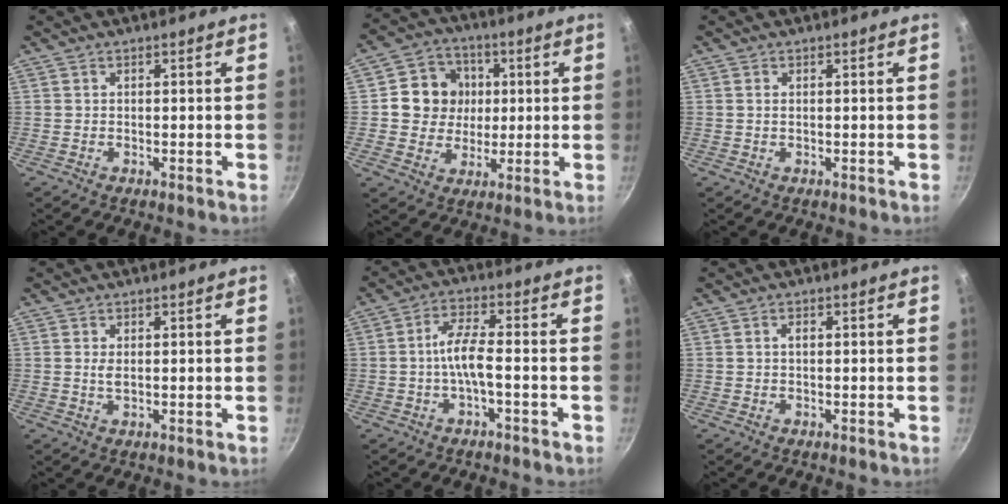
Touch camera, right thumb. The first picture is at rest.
{"total": 10.7, "force": [1.6, 9.9, 3.9], "torque": [-0.026, 0.008, 0.020]}
{"total": 0.7, "force": [0.2, 0.4, 0.5], "torque": [-0.012, -0.001, 0.005]}
{"total": 1.6, "force": [0.3, 0.7, 1.4], "torque": [-0.028, -0.002, 0.007]}
{"total": 5.8, "force": [-1.7, 1.5, 5.3], "torque": [-0.114, 0.028, -0.039]}
{"total": 1.1, "force": [0.3, 0.6, 0.8], "torque": [-0.014, 0.003, 0.005]}